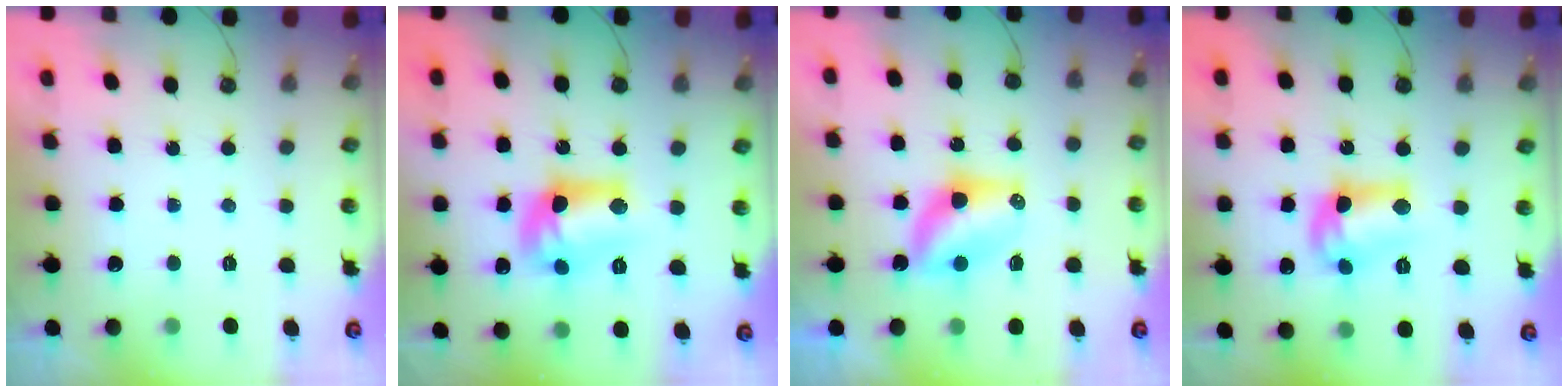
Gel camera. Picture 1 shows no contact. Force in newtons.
{"total": 14.2, "press": 13.6, "slide": 4.0}
{"total": 7.3, "press": 7.3, "slide": 0.3}
{"total": 11.7, "press": 11.7, "slide": 0.8}